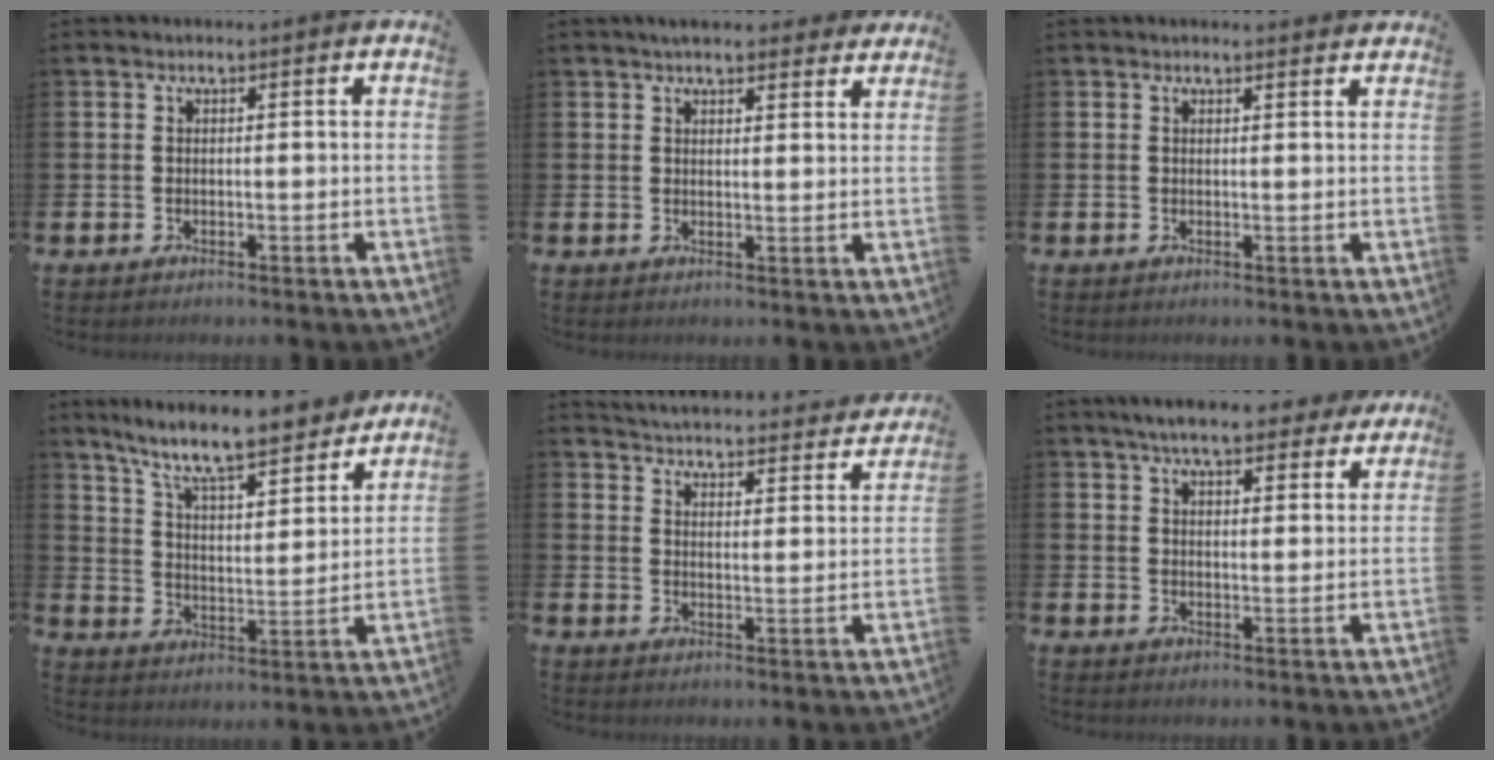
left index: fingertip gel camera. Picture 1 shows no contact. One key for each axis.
{"total": 4.3, "fx": 3.9, "fy": 1.1, "fz": 1.2, "tx": -0.020, "ty": -0.015, "tz": 0.070}
{"total": 1.1, "fx": 1.1, "fy": 0.1, "fz": 0.1, "tx": 0.003, "ty": -0.003, "tz": 0.019}
{"total": 10.5, "fx": 9.4, "fy": 1.5, "fz": 4.4, "tx": -0.106, "ty": -0.062, "tz": 0.160}
{"total": 4.6, "fx": 4.5, "fy": 0.4, "fz": 0.5, "tx": -0.028, "ty": -0.042, "tz": 0.075}
{"total": 7.6, "fx": 6.8, "fy": 1.6, "fz": 2.9, "tx": -0.057, "ty": -0.026, "tz": 0.120}